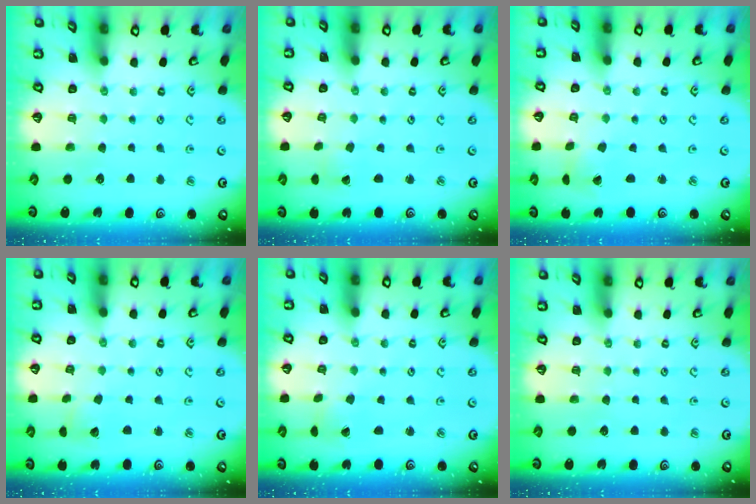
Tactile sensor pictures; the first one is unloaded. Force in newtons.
{"total": 0.0}
{"total": 1.3, "press": 1.3, "slide": 0.3}
{"total": 2.2, "press": 2.2, "slide": 0.3}
{"total": 0.0}
{"total": 0.0}